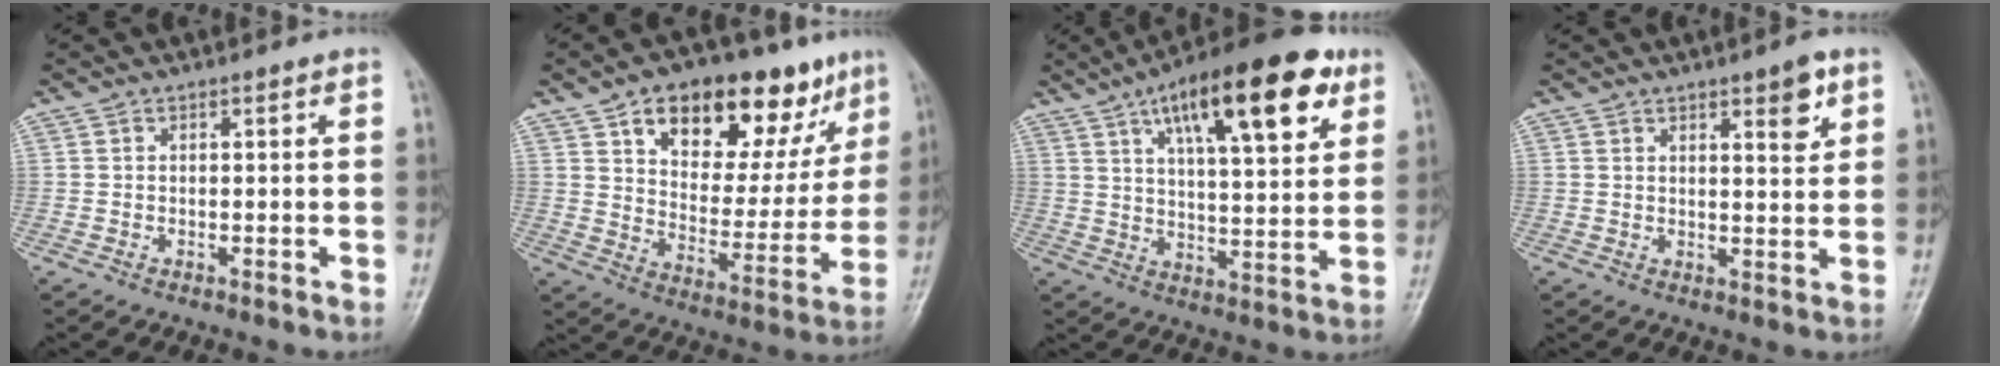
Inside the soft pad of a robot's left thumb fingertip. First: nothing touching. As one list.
[{"total": 22.4, "force": [12.3, 11.6, 14.7], "torque": [-0.161, -0.029, 0.190]}, {"total": 20.4, "force": [10.2, 6.9, 16.3], "torque": [-0.224, -0.020, 0.156]}, {"total": 5.1, "force": [2.8, 1.5, 3.9], "torque": [-0.045, -0.017, 0.038]}]